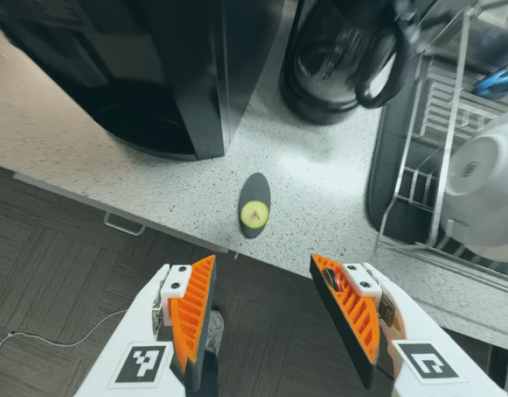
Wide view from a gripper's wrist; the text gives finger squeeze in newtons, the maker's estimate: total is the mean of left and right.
{"total": 0.0}